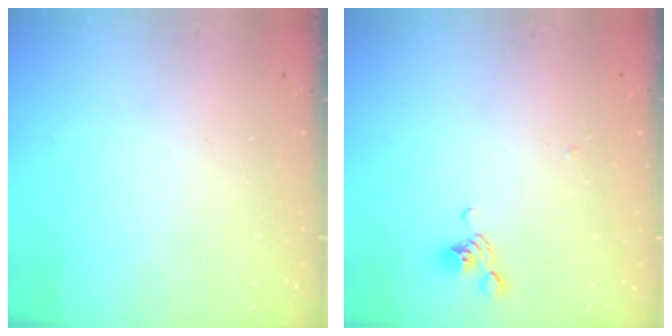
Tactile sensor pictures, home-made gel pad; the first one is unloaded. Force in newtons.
{"total": 5.7, "press": 5.6, "slide": 0.6}